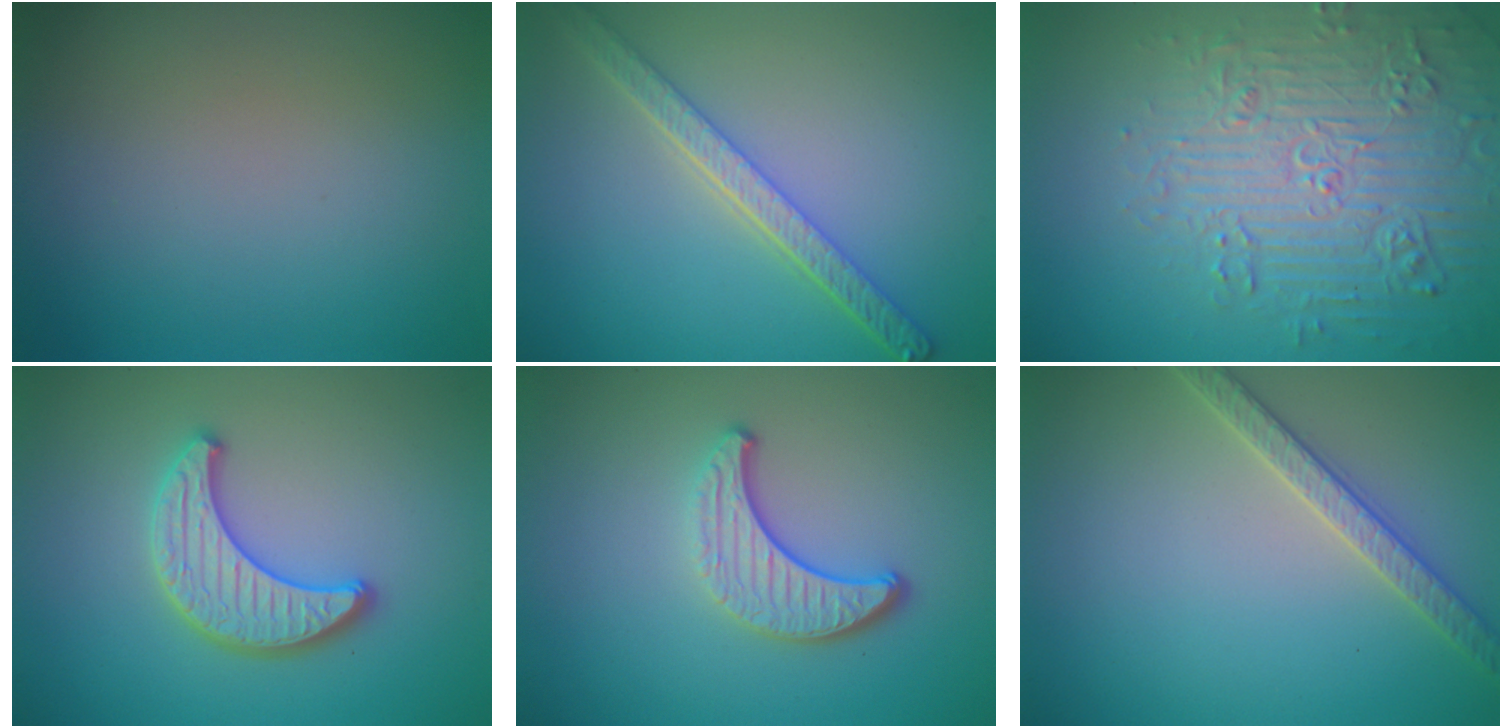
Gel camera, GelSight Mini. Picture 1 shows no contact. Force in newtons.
{"total": 4.4, "press": 3.5, "slide": 2.7}
{"total": 7.5, "press": 7.3, "slide": 1.7}
{"total": 3.7, "press": 3.6, "slide": 0.6}
{"total": 3.8, "press": 2.9, "slide": 2.4}
{"total": 2.8, "press": 2.8, "slide": 0.4}